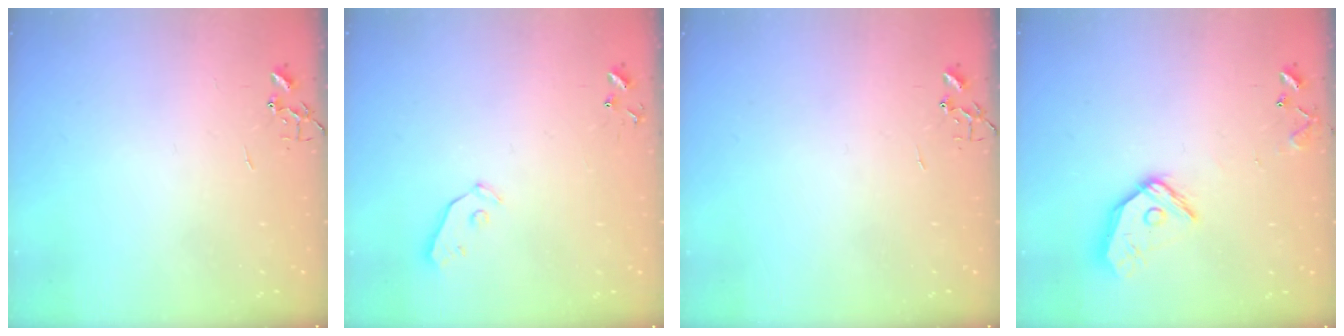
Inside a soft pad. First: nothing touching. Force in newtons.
{"total": 4.0, "press": 4.0, "slide": 0.2}
{"total": 0.0}
{"total": 12.2, "press": 12.2, "slide": 1.1}